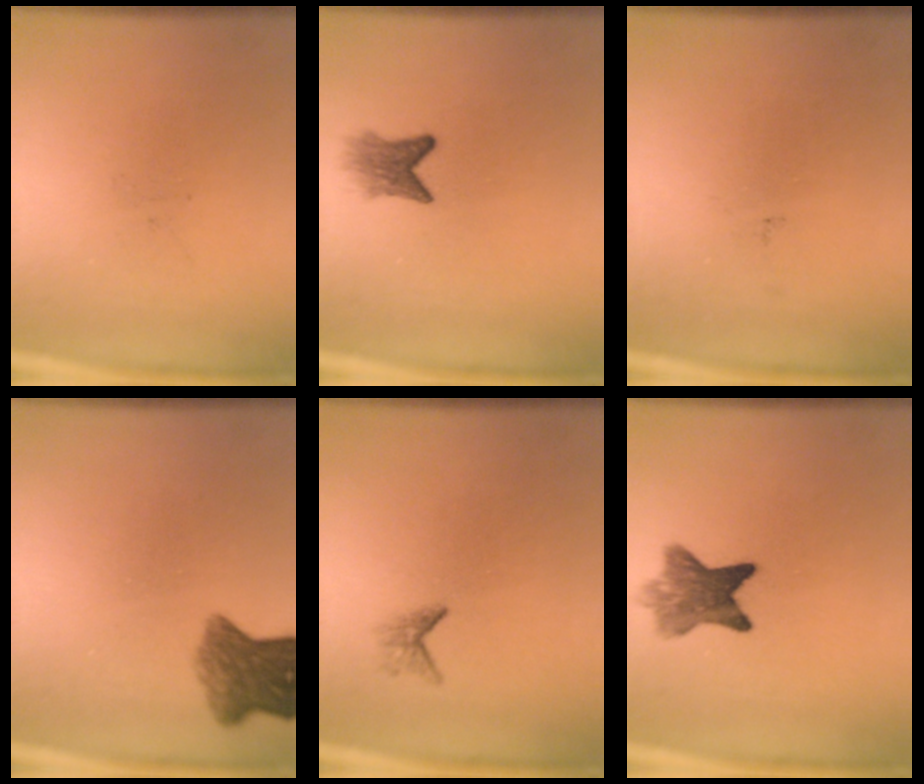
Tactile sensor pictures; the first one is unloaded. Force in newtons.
{"total": 3.3}
{"total": 0.0}
{"total": 6.7}
{"total": 1.2}
{"total": 6.9}